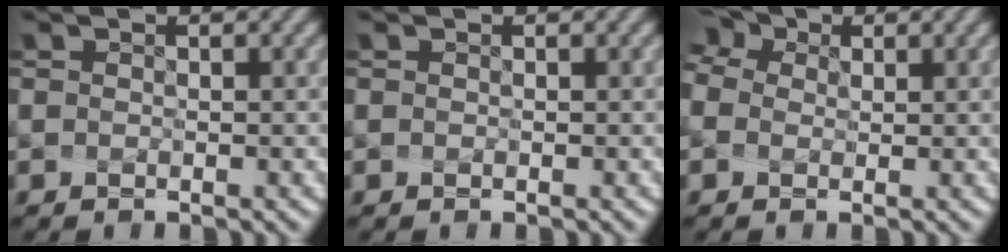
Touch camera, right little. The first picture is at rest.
{"total": 0.0}
{"total": 4.3, "force": [0.6, 3.2, 2.8], "torque": [-0.072, 0.024, 0.002]}